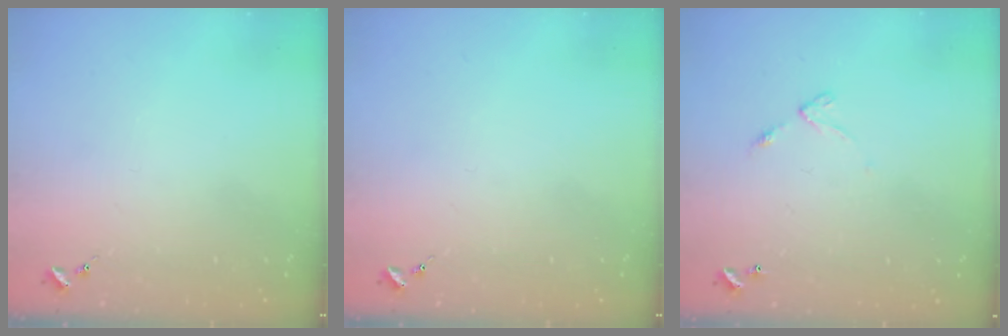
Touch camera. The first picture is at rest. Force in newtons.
{"total": 0.0}
{"total": 5.1, "press": 5.1, "slide": 0.4}